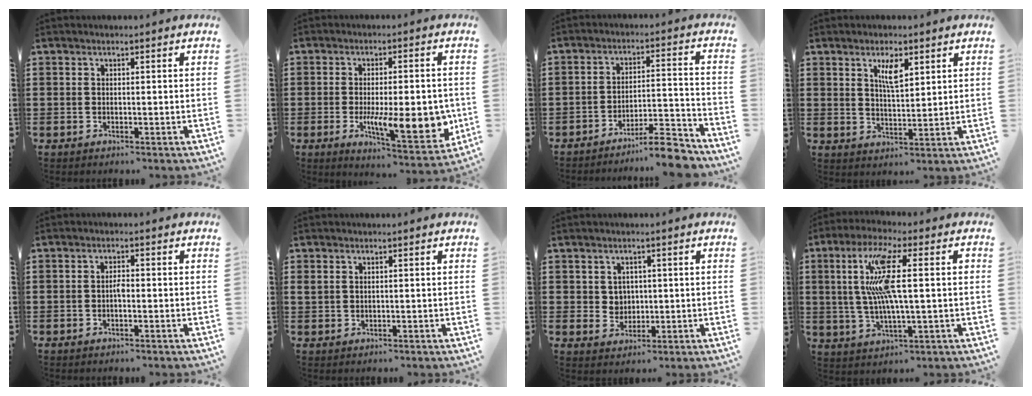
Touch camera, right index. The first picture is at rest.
{"total": 12.8, "force": [-2.6, 4.4, 11.7], "torque": [-0.168, -0.020, -0.035]}
{"total": 8.1, "force": [-7.3, 0.6, 3.4], "torque": [-0.045, 0.014, -0.135]}
{"total": 4.3, "force": [2.3, 1.3, 3.4], "torque": [-0.065, 0.002, 0.037]}
{"total": 1.5, "force": [-0.3, 0.5, 1.4], "torque": [-0.028, -0.001, -0.006]}
{"total": 1.1, "force": [0.5, 0.7, 0.6], "torque": [-0.014, 0.004, 0.010]}
{"total": 2.6, "force": [1.0, 2.3, 0.7], "torque": [-0.023, 0.010, 0.019]}
{"total": 11.6, "force": [1.7, 2.3, 11.2], "torque": [-0.234, -0.003, 0.018]}